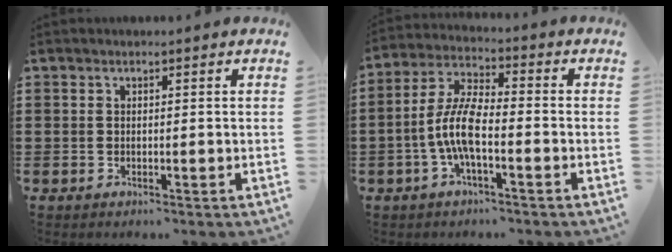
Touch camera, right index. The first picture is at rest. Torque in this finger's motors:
{"motor_torque": [2.14, 0.00, 0.48, 0.21]}